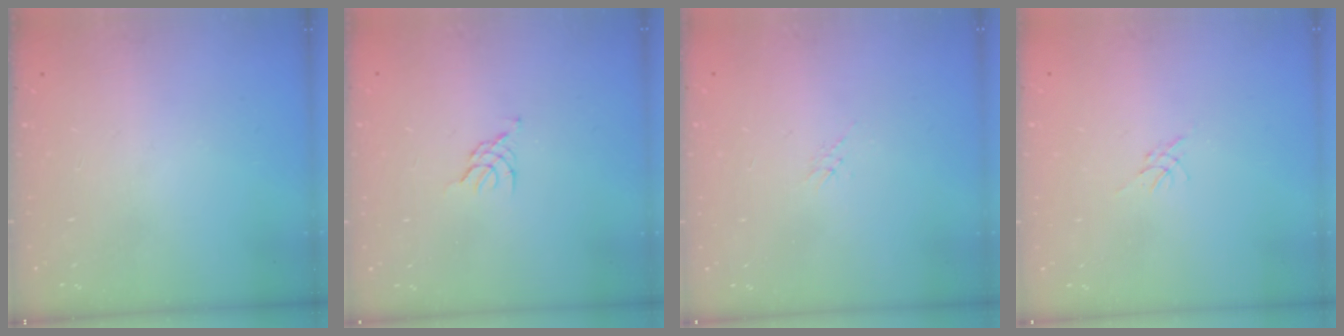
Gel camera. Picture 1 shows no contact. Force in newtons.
{"total": 0.8, "press": 0.7, "slide": 0.3}
{"total": 1.7, "press": 1.6, "slide": 0.4}
{"total": 0.0}